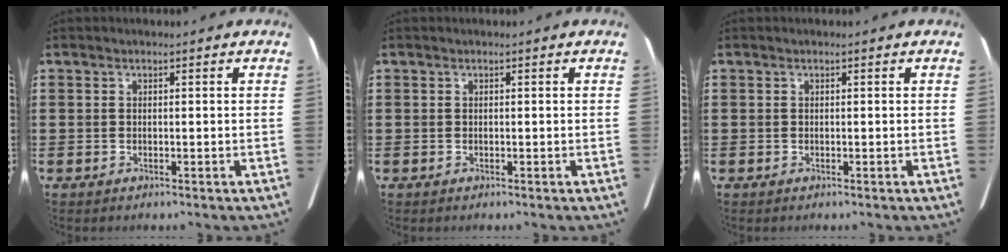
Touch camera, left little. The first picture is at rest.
{"total": 0.0}
{"total": 0.0}